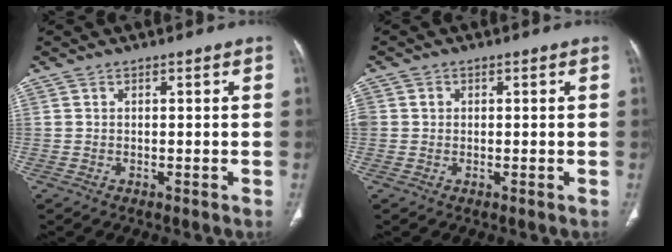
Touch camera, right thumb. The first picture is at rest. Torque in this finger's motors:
{"motor_torque": [0.82, 4.19, 0.80, -0.30, 0.24]}